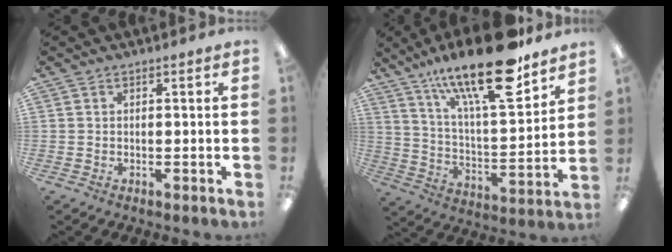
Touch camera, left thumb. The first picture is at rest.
{"total": 23.6, "force": [16.6, 6.6, 15.5], "torque": [-0.251, -0.100, 0.272]}